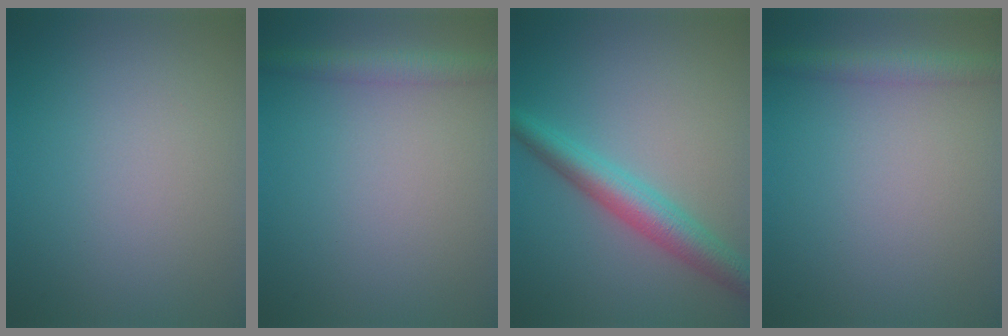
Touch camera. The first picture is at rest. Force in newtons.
{"total": 2.4, "press": 2.4, "slide": 0.1}
{"total": 4.4, "press": 4.4, "slide": 0.1}
{"total": 2.4, "press": 2.4, "slide": 0.1}